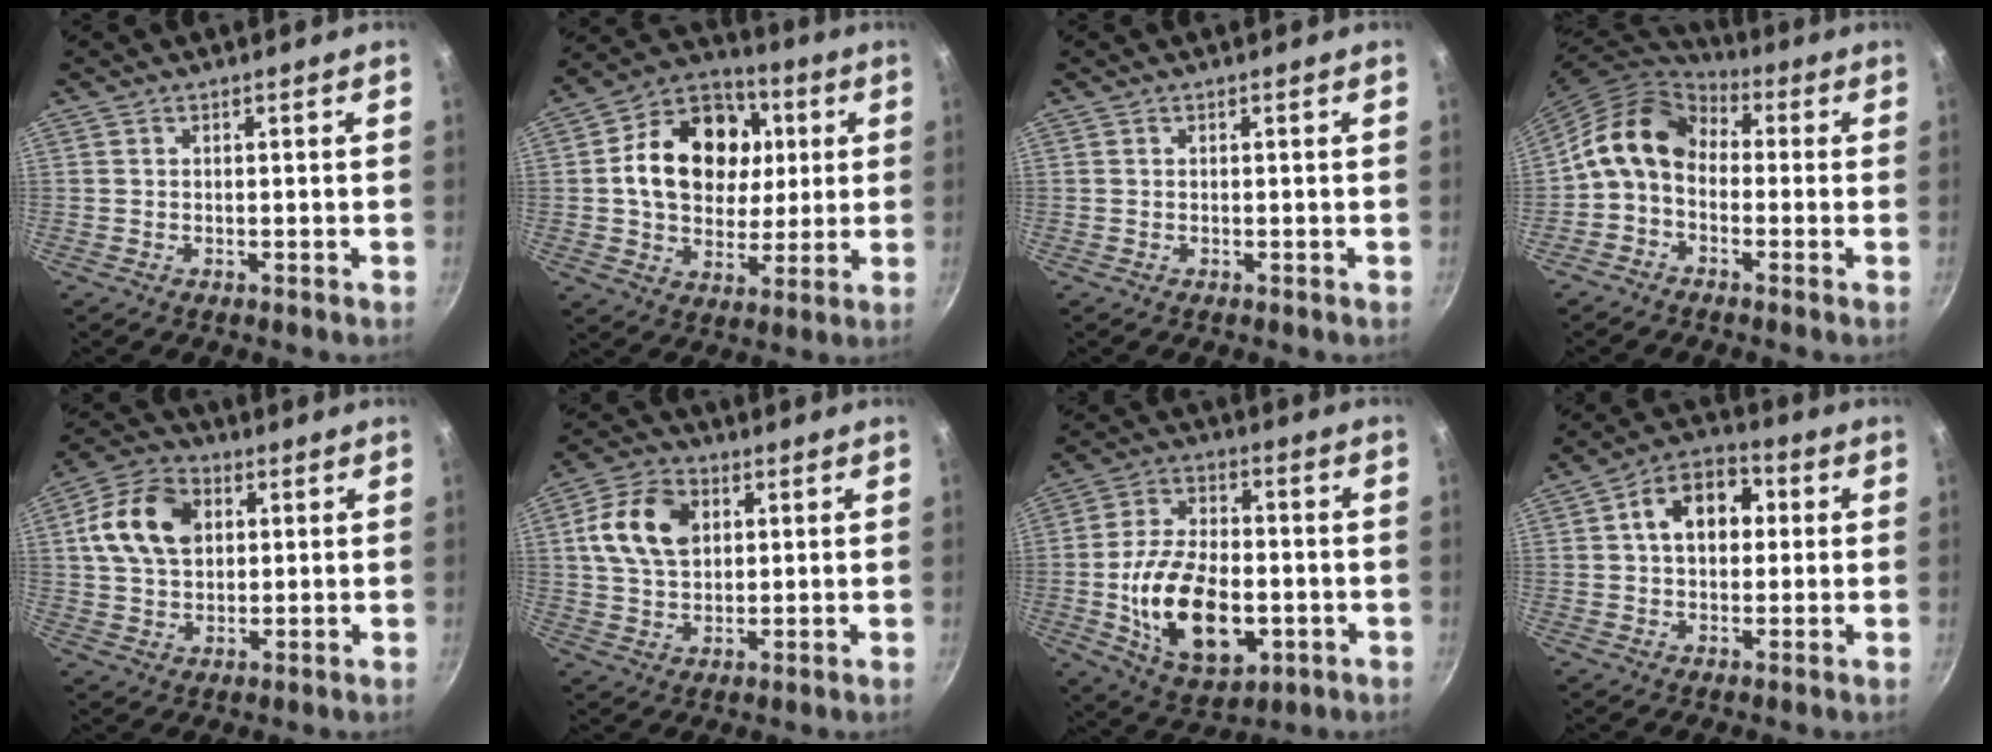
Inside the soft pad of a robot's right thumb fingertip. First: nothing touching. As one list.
[{"total": 19.6, "force": [3.5, 15.2, 11.8], "torque": [-0.170, 0.016, 0.051]}, {"total": 0.0}, {"total": 11.7, "force": [-0.3, 8.7, 7.8], "torque": [-0.128, 0.042, -0.028]}, {"total": 12.9, "force": [3.1, 9.2, 8.5], "torque": [-0.135, 0.007, 0.045]}, {"total": 11.9, "force": [3.0, 8.3, 7.9], "torque": [-0.129, 0.004, 0.048]}, {"total": 19.1, "force": [-3.6, 11.2, 15.0], "torque": [-0.249, 0.014, -0.050]}, {"total": 11.4, "force": [2.1, 7.9, 7.9], "torque": [-0.084, 0.022, 0.017]}]